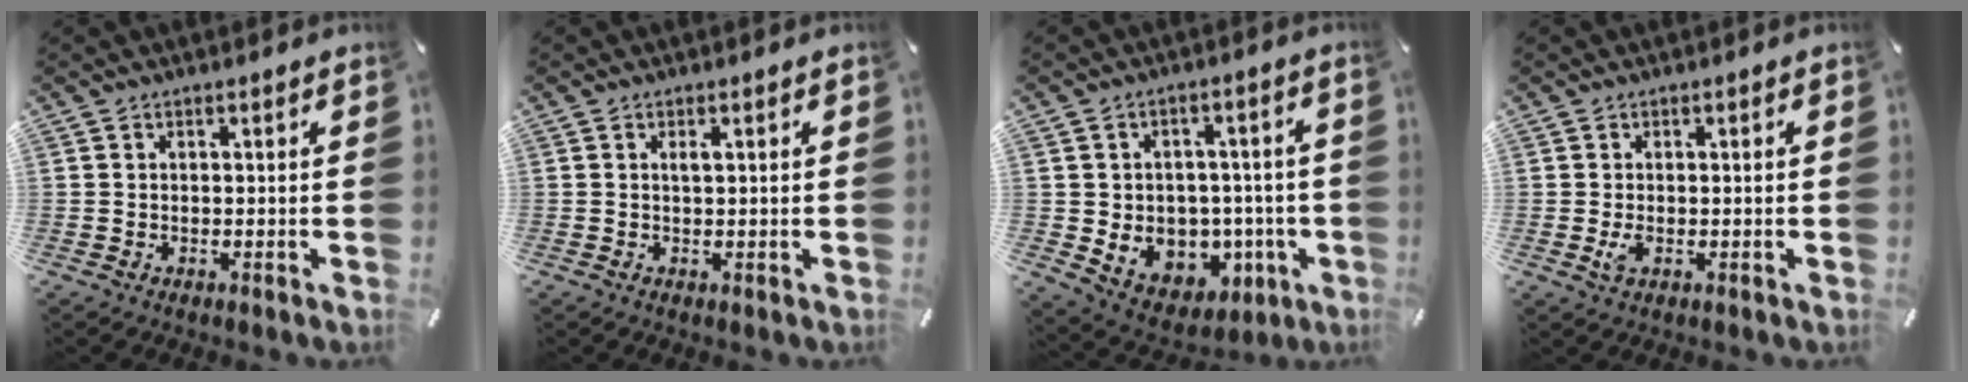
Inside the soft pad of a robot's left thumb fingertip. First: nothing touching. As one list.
[{"total": 0.7, "force": [0.3, 0.1, 0.7], "torque": [-0.014, 0.002, 0.004]}, {"total": 8.6, "force": [-0.8, 8.1, 2.8], "torque": [-0.025, -0.011, 0.002]}, {"total": 1.8, "force": [-0.3, 1.3, 1.3], "torque": [-0.028, -0.002, -0.006]}]